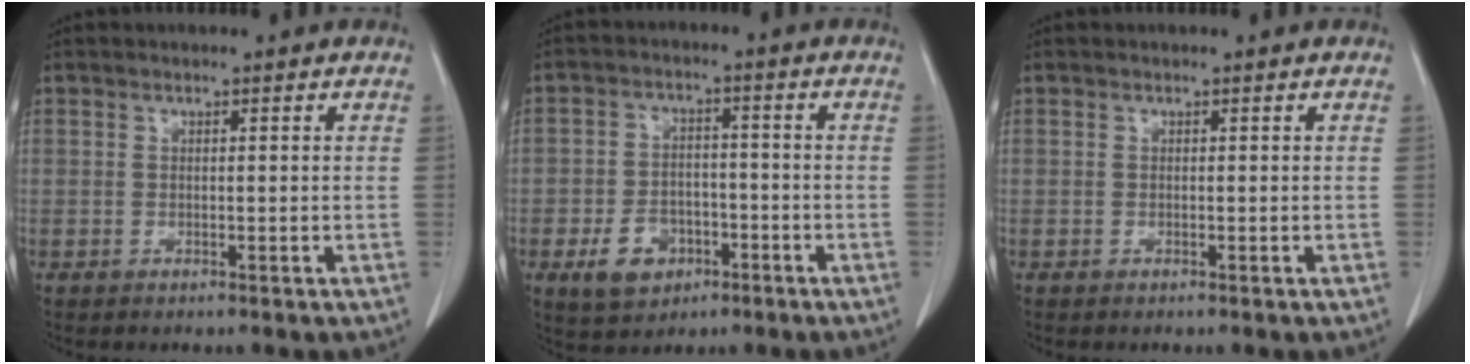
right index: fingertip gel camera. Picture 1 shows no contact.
{"total": 7.0, "force": [-3.1, 5.1, 3.7], "torque": [-0.074, 0.006, -0.042]}
{"total": 0.0}